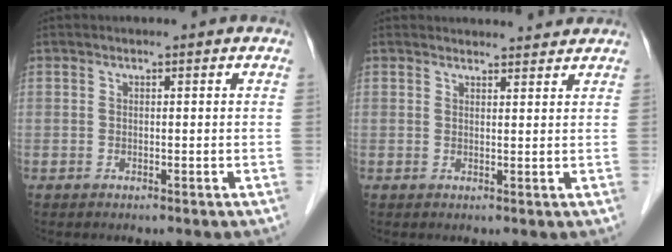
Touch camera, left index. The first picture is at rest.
{"total": 3.7, "force": [3.6, 0.9, 0.2], "torque": [0.001, 0.005, 0.033]}